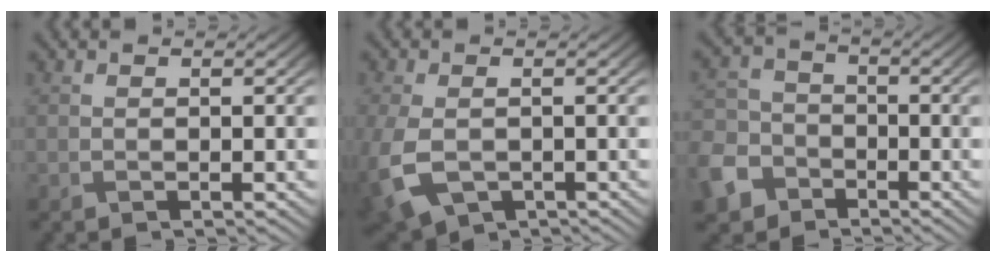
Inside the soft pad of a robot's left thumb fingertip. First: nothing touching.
{"total": 7.1, "force": [-2.3, 4.7, 4.9], "torque": [-0.140, -0.037, -0.029]}
{"total": 8.6, "force": [-5.1, 6.2, 3.0], "torque": [-0.090, -0.025, -0.112]}